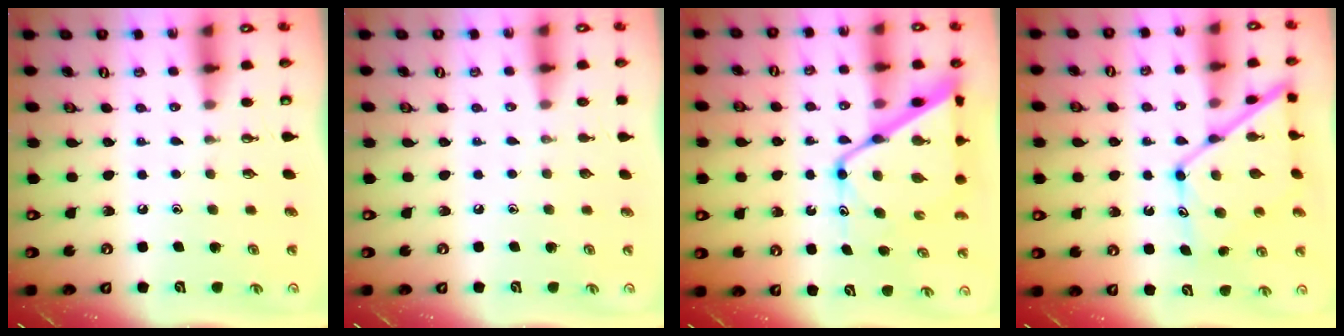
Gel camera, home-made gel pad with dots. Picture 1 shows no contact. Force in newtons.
{"total": 0.0}
{"total": 16.1, "press": 16.1, "slide": 1.2}
{"total": 14.4, "press": 14.3, "slide": 1.1}